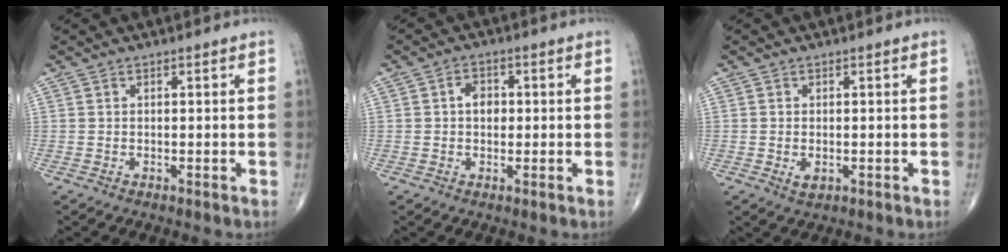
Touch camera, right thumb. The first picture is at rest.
{"total": 3.4, "force": [0.2, 2.6, 2.2], "torque": [-0.022, 0.008, -0.003]}
{"total": 2.0, "force": [-0.4, 1.2, 1.5], "torque": [-0.022, -0.001, -0.003]}